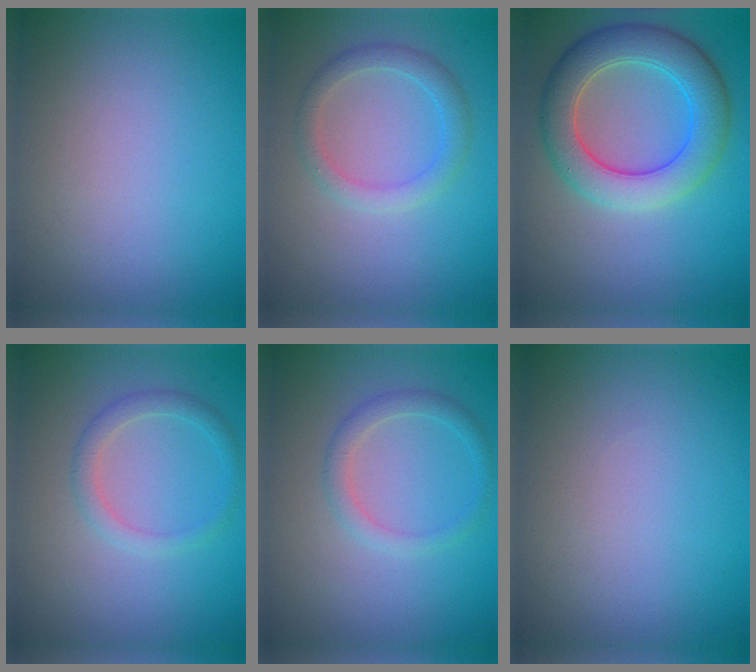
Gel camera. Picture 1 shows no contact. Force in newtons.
{"total": 2.3, "press": 2.3, "slide": 0.1}
{"total": 6.5, "press": 6.5, "slide": 0.2}
{"total": 1.9, "press": 1.9, "slide": 0.1}
{"total": 1.9, "press": 1.9, "slide": 0.1}
{"total": 0.0}